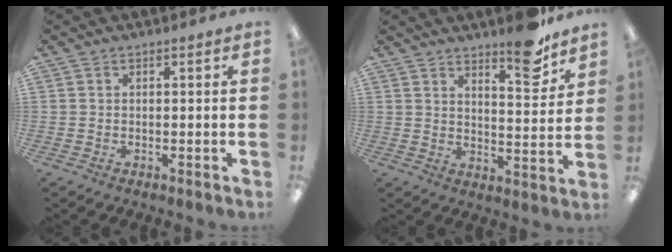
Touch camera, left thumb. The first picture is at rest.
{"total": 11.0, "force": [8.8, 2.8, 6.0], "torque": [-0.061, -0.069, 0.145]}